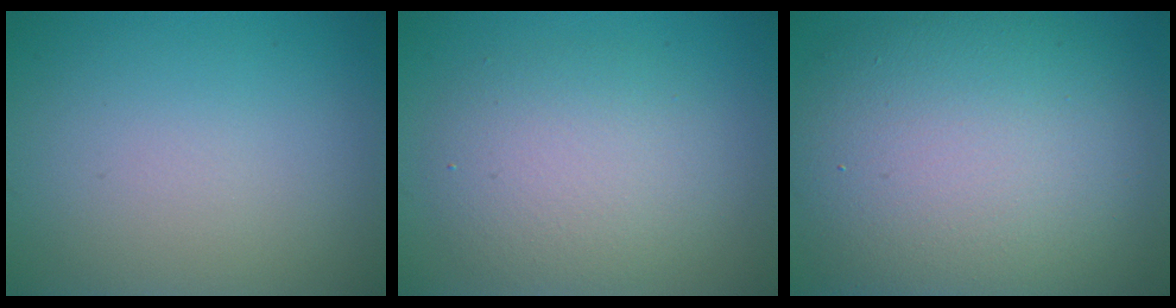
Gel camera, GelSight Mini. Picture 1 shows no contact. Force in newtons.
{"total": 4.7, "press": 4.7, "slide": 0.4}
{"total": 13.1, "press": 13.1, "slide": 0.2}